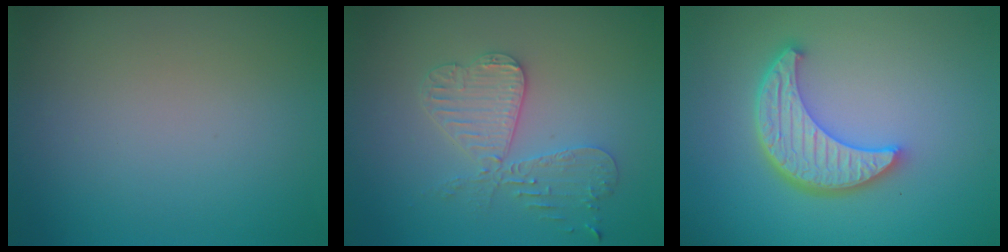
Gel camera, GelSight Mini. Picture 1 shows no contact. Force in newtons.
{"total": 4.2, "press": 3.7, "slide": 2.0}
{"total": 5.8, "press": 4.4, "slide": 3.8}